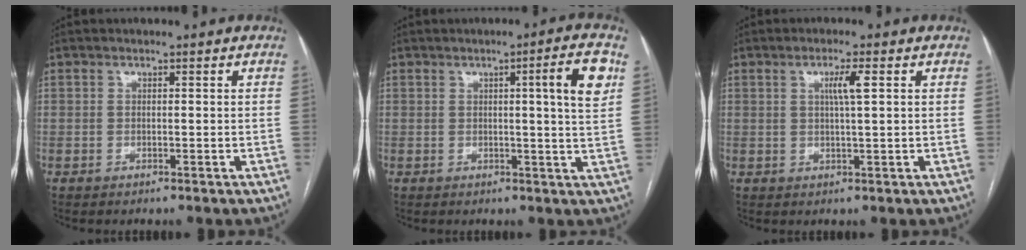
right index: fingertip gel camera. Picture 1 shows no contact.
{"total": 6.6, "force": [2.1, -0.7, 6.3], "torque": [-0.083, -0.004, 0.026]}
{"total": 3.3, "force": [1.0, -0.1, 3.1], "torque": [-0.057, 0.000, 0.017]}